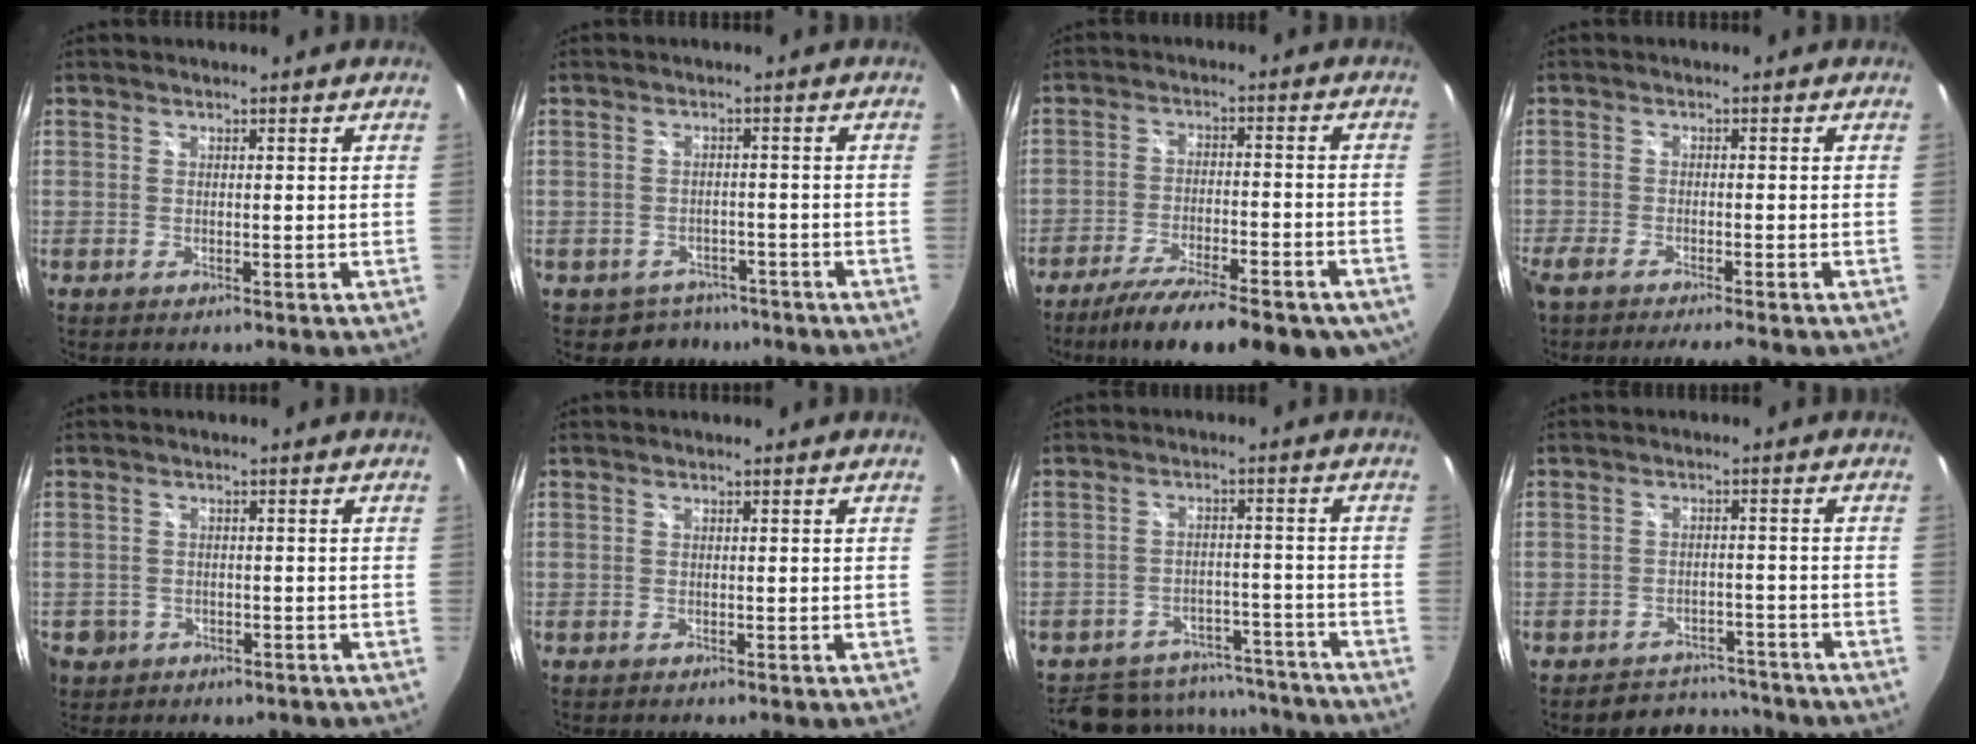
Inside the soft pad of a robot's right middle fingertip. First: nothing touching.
{"total": 5.3, "force": [-3.9, 3.6, 0.3], "torque": [-0.013, 0.013, -0.051]}
{"total": 21.1, "force": [-15.7, 6.4, 12.5], "torque": [-0.210, -0.042, -0.221]}
{"total": 5.4, "force": [-4.6, 0.4, 2.7], "torque": [-0.072, -0.020, -0.083]}
{"total": 6.1, "force": [-2.1, 5.5, 1.7], "torque": [-0.058, 0.005, -0.020]}
{"total": 0.0}
{"total": 15.3, "force": [-13.1, 7.2, 3.4], "torque": [-0.088, 0.032, -0.161]}
{"total": 6.6, "force": [-6.0, 2.7, -0.3], "torque": [-0.002, 0.023, -0.082]}